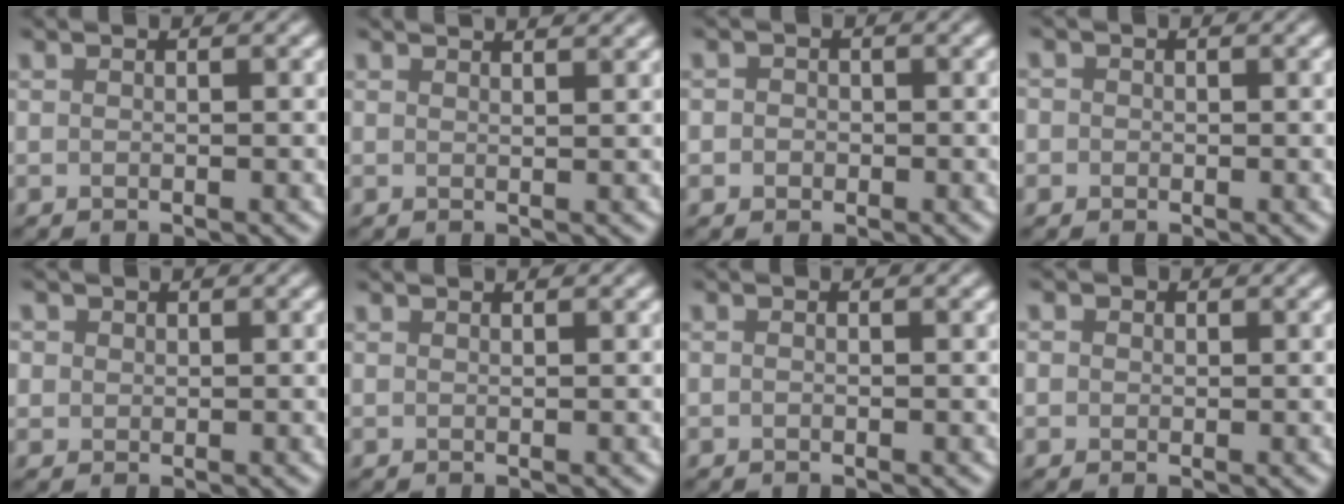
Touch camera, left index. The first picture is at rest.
{"total": 2.9, "force": [2.4, 0.9, 1.3], "torque": [0.005, 0.012, 0.008]}
{"total": 1.9, "force": [0.2, 1.8, 0.7], "torque": [0.010, 0.007, -0.016]}
{"total": 1.8, "force": [0.4, 1.7, 0.5], "torque": [0.005, 0.009, -0.011]}
{"total": 1.9, "force": [0.9, 1.6, 0.6], "torque": [-0.014, 0.007, 0.015]}
{"total": 0.7, "force": [0.6, 0.1, 0.3], "torque": [-0.001, 0.000, 0.008]}
{"total": 0.7, "force": [0.1, 0.3, 0.6], "torque": [-0.013, -0.003, -0.002]}
{"total": 1.8, "force": [0.8, 1.5, 0.6], "torque": [-0.008, 0.009, -0.001]}